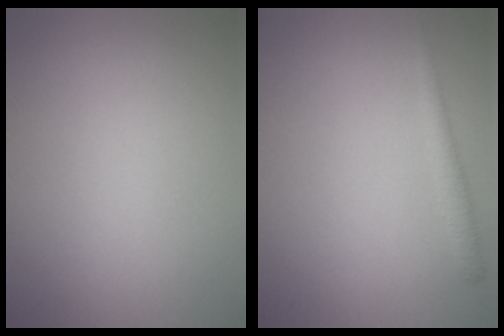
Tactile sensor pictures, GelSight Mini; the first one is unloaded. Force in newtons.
{"total": 1.5, "press": 1.5, "slide": 0.1}